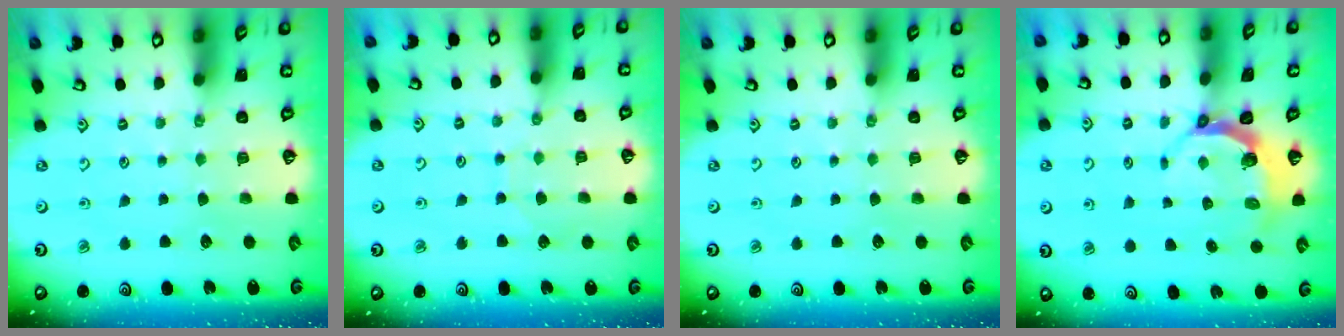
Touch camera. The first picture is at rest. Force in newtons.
{"total": 4.2, "press": 4.2, "slide": 0.4}
{"total": 0.0}
{"total": 5.2, "press": 3.8, "slide": 3.5}